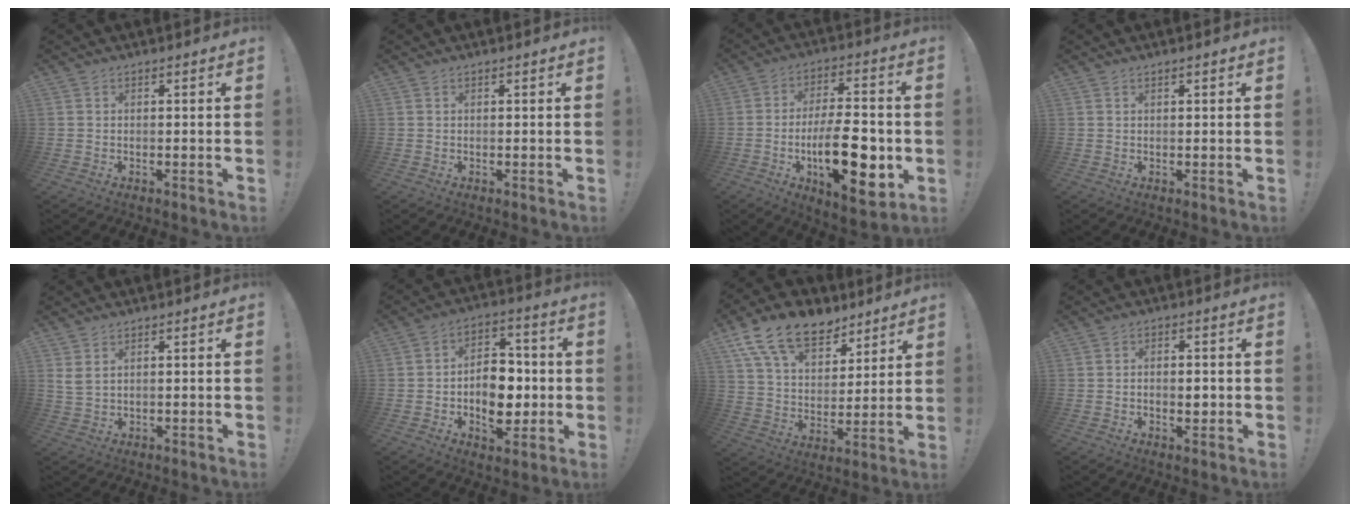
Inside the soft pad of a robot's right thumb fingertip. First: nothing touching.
{"total": 0.0}
{"total": 20.9, "force": [-4.9, 8.8, 18.3], "torque": [-0.302, 0.014, -0.070]}
{"total": 0.7, "force": [0.5, 0.1, 0.5], "torque": [-0.007, 0.000, 0.008]}
{"total": 3.0, "force": [1.2, 1.3, 2.4], "torque": [-0.049, 0.002, 0.025]}
{"total": 13.0, "force": [-2.3, 9.1, 8.9], "torque": [-0.134, 0.016, -0.036]}
{"total": 16.9, "force": [11.2, 9.7, 8.2], "torque": [-0.149, -0.067, 0.207]}
{"total": 2.9, "force": [-0.7, 2.1, 2.0], "torque": [-0.015, 0.000, -0.015]}